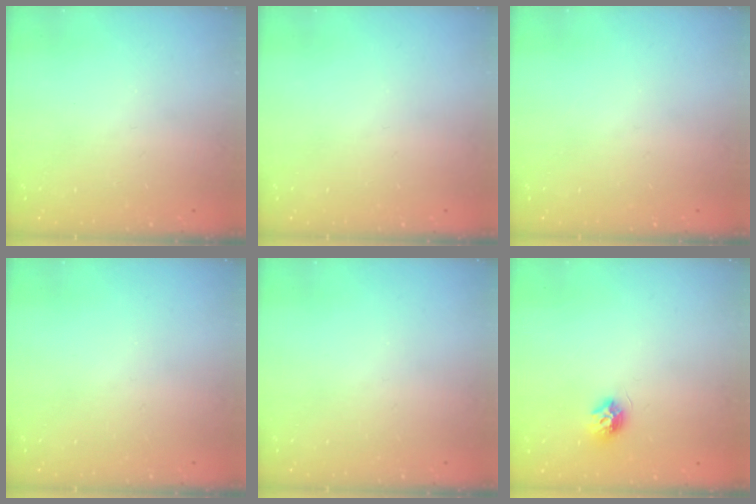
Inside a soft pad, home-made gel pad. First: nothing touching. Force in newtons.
{"total": 0.0}
{"total": 0.0}
{"total": 0.0}
{"total": 0.0}
{"total": 8.2, "press": 8.2, "slide": 0.1}